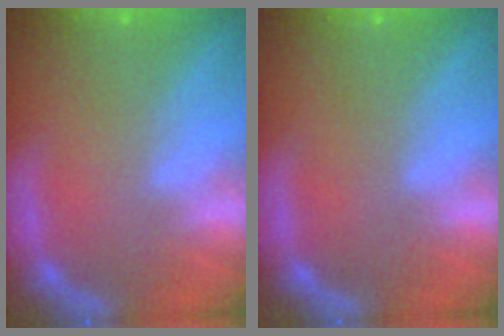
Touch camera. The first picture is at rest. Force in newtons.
{"total": 0.0}